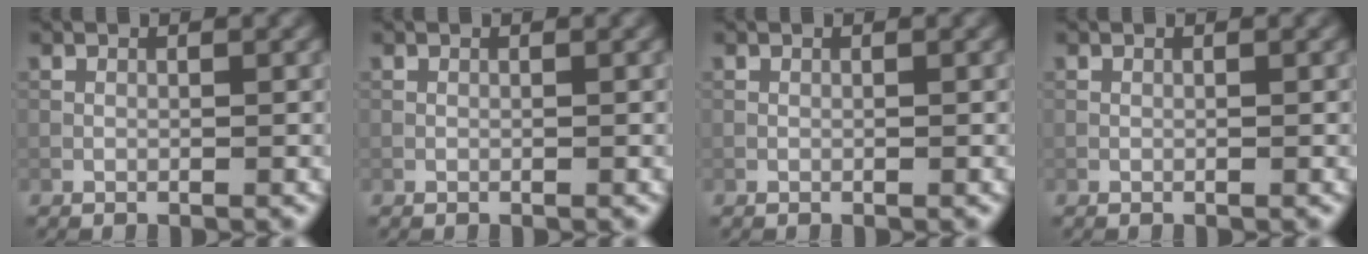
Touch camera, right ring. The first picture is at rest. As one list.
[{"total": 0.0}, {"total": 0.0}, {"total": 0.0}]